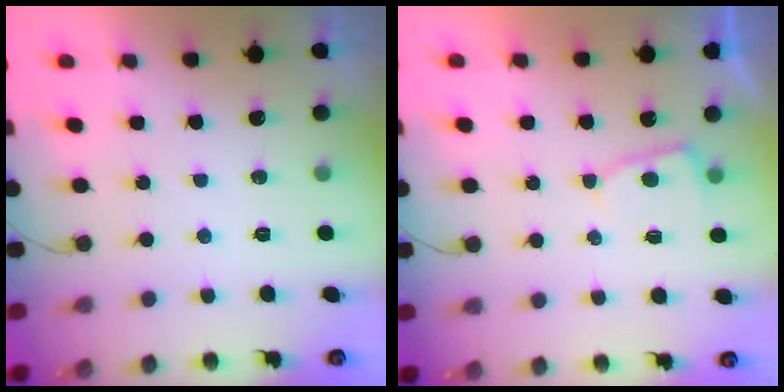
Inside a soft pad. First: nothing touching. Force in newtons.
{"total": 3.8, "press": 3.8, "slide": 0.4}